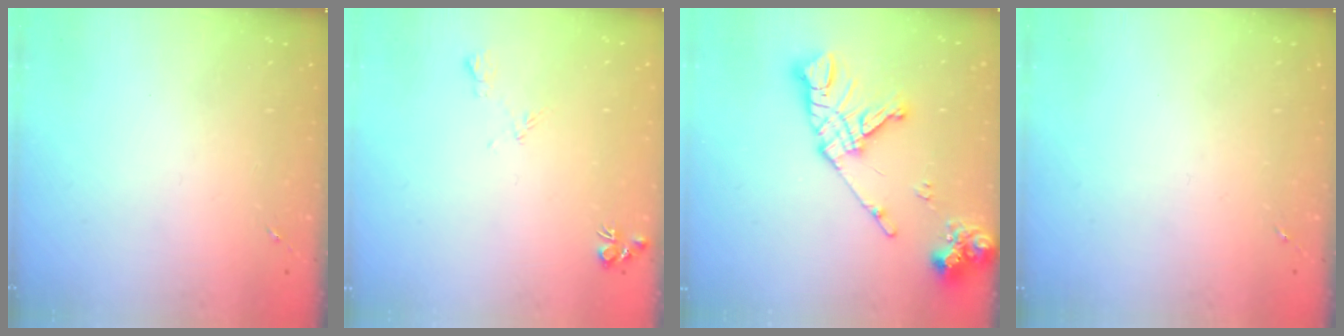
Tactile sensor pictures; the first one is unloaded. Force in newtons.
{"total": 5.8, "press": 5.8, "slide": 0.8}
{"total": 16.6, "press": 16.5, "slide": 2.0}
{"total": 0.0}